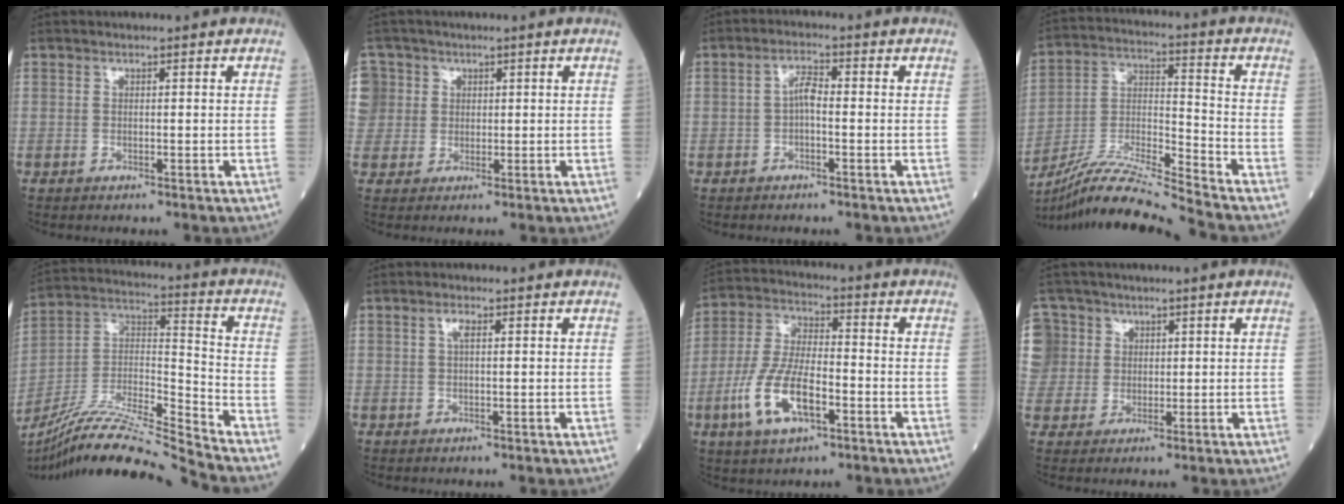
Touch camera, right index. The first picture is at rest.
{"total": 5.9, "force": [1.6, 5.7, 0.2], "torque": [-0.009, 0.022, 0.037]}
{"total": 2.8, "force": [-0.5, 0.9, 2.6], "torque": [-0.044, 0.007, -0.010]}
{"total": 15.8, "force": [-14.7, -2.3, 5.4], "torque": [-0.100, 0.010, -0.272]}
{"total": 18.5, "force": [-17.0, -1.6, 7.3], "torque": [-0.146, 0.013, -0.307]}
{"total": 1.4, "force": [0.5, 0.3, 1.3], "torque": [-0.027, 0.004, 0.007]}
{"total": 11.8, "force": [-4.4, 4.3, 10.1], "torque": [-0.219, -0.002, -0.083]}
{"total": 9.3, "force": [2.8, 8.8, 0.9], "torque": [-0.040, 0.038, 0.069]}